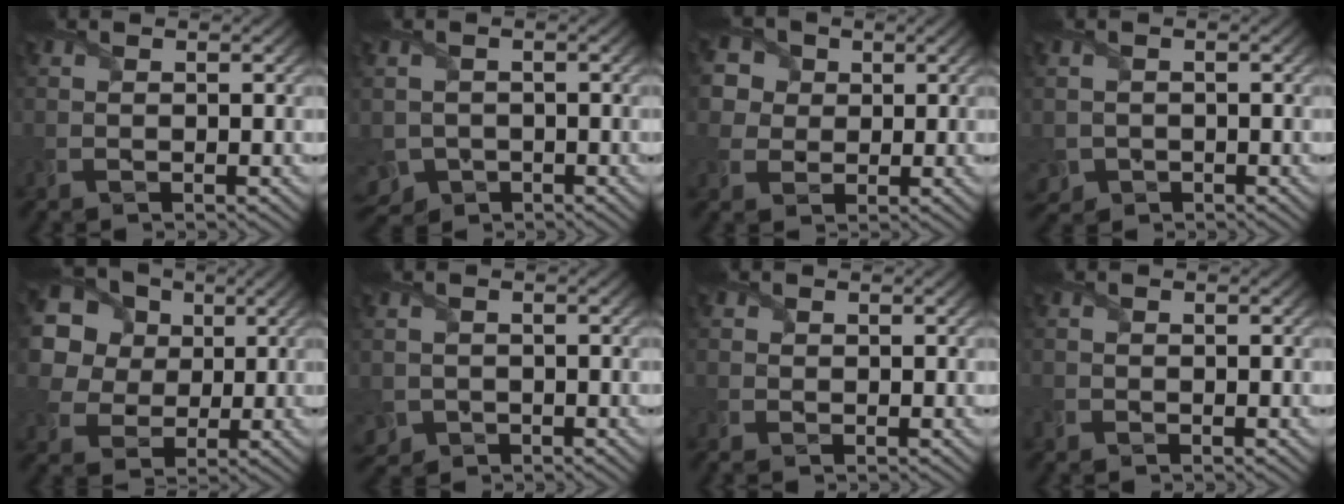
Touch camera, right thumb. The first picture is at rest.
{"total": 4.4, "force": [-2.0, 3.4, 1.8], "torque": [-0.051, -0.022, -0.037]}
{"total": 6.2, "force": [2.5, 5.3, 2.1], "torque": [-0.088, 0.006, 0.036]}
{"total": 2.6, "force": [-1.0, 2.3, 0.7], "torque": [-0.028, -0.014, -0.024]}
{"total": 18.2, "force": [7.1, 15.0, 7.5], "torque": [-0.250, 0.025, 0.138]}
{"total": 2.6, "force": [-1.0, 2.3, 0.6], "torque": [-0.024, -0.015, -0.024]}
{"total": 1.3, "force": [-0.7, 1.0, 0.3], "torque": [-0.010, -0.009, -0.016]}
{"total": 0.7, "force": [-0.5, 0.5, 0.0], "torque": [-0.002, -0.001, -0.011]}